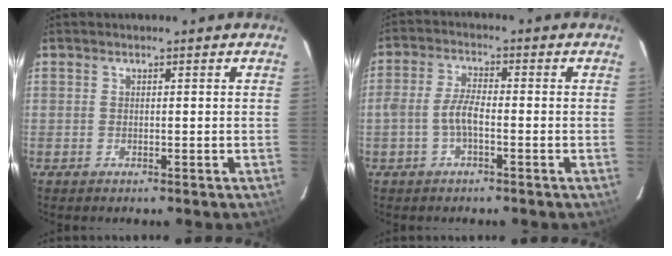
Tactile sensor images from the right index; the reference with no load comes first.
{"total": 4.1, "force": [-1.7, 1.4, 3.4], "torque": [-0.079, 0.012, -0.035]}